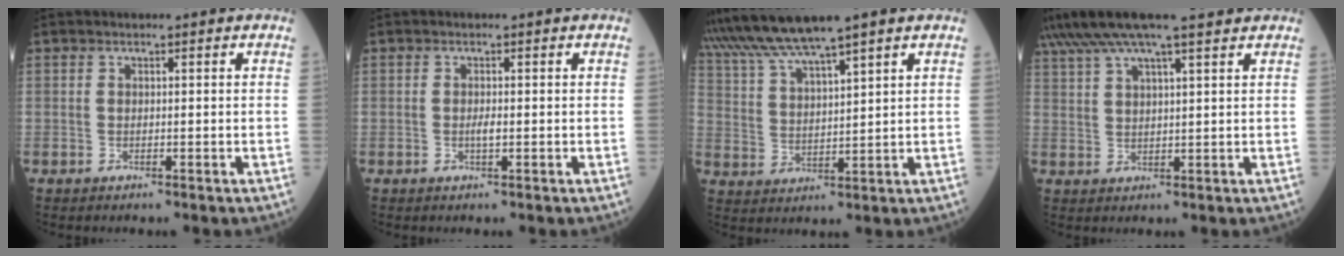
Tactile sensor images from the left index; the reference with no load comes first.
{"total": 1.0, "force": [-0.1, 0.2, 1.0], "torque": [-0.022, -0.001, -0.001]}
{"total": 10.6, "force": [8.9, -0.5, 5.7], "torque": [-0.120, 0.021, 0.170]}
{"total": 14.5, "force": [11.7, 1.3, 8.5], "torque": [-0.157, 0.047, 0.187]}